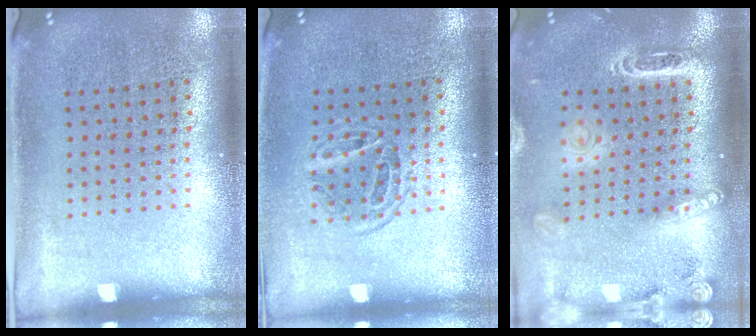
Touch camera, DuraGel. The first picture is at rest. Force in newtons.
{"total": 1.3, "press": 1.1, "slide": 0.7}
{"total": 2.3, "press": 1.9, "slide": 1.3}